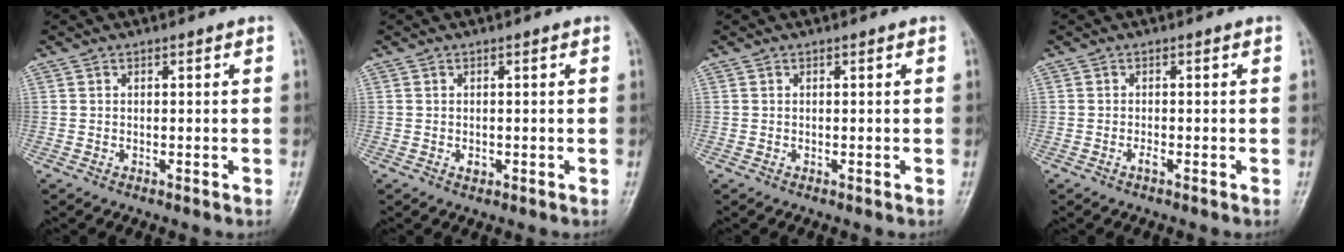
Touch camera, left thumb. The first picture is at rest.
{"total": 0.9, "force": [-0.2, 0.7, 0.6], "torque": [-0.007, -0.001, -0.001]}
{"total": 0.0}
{"total": 0.9, "force": [-0.5, 0.2, 0.6], "torque": [-0.012, 0.000, -0.010]}